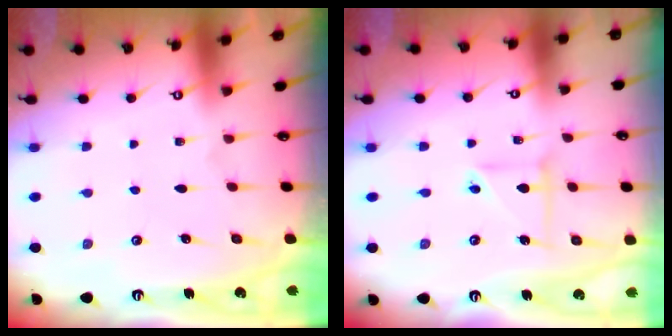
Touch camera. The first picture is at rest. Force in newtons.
{"total": 4.0, "press": 4.0, "slide": 0.4}